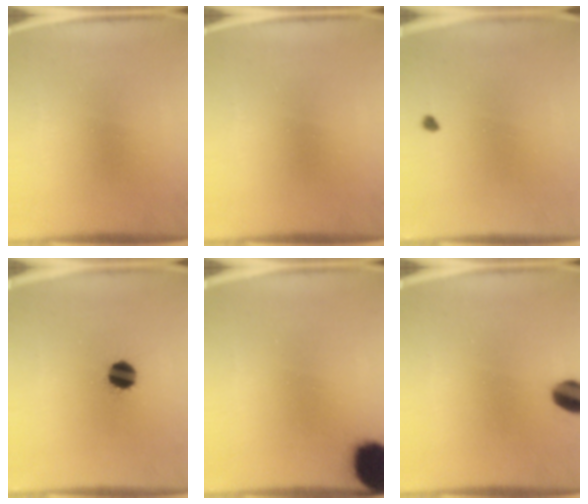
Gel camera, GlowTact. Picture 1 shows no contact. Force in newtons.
{"total": 0.0}
{"total": 0.7}
{"total": 6.9}
{"total": 15.9}
{"total": 6.3}